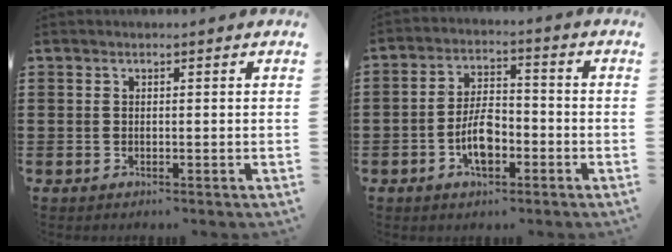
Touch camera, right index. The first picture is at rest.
{"total": 6.8, "force": [-2.5, 3.3, 5.4], "torque": [-0.110, 0.007, -0.047]}